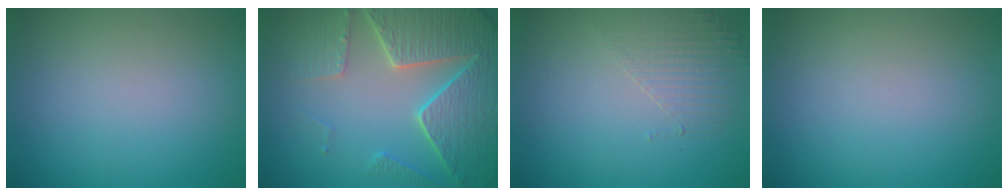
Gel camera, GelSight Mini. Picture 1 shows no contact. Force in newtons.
{"total": 7.2, "press": 5.7, "slide": 4.5}
{"total": 1.6, "press": 0.7, "slide": 1.4}
{"total": 0.0}